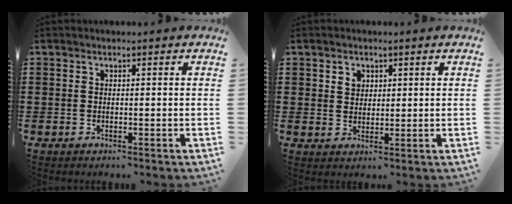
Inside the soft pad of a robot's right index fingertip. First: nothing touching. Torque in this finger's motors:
{"motor_torque": [0.00, 0.00, 0.02, 0.02]}